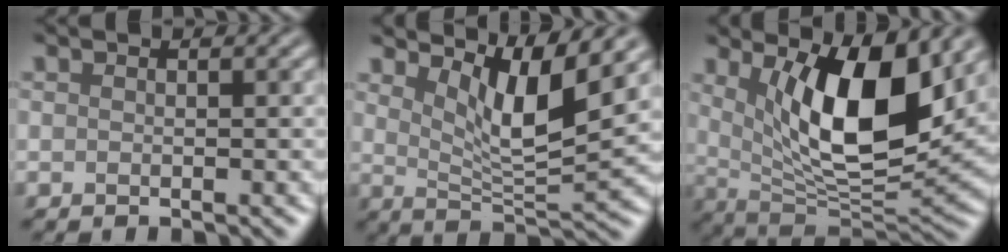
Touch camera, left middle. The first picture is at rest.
{"total": 6.1, "force": [3.4, 1.4, 4.8], "torque": [-0.081, -0.012, 0.060]}
{"total": 10.3, "force": [3.3, 3.8, 9.0], "torque": [-0.144, -0.023, 0.062]}